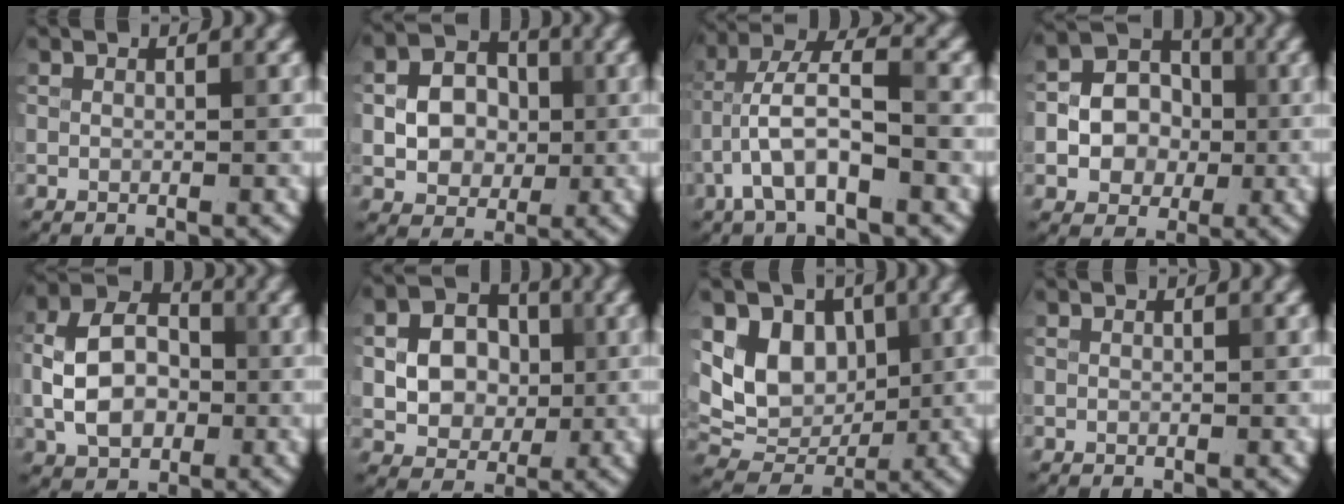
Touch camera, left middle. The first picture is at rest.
{"total": 4.7, "force": [-0.2, 3.8, 2.7], "torque": [-0.042, 0.005, -0.008]}
{"total": 6.6, "force": [-2.5, 2.3, 5.6], "torque": [-0.110, 0.021, -0.049]}
{"total": 6.5, "force": [-0.6, 5.6, 3.2], "torque": [-0.037, 0.010, -0.023]}
{"total": 6.7, "force": [-1.0, 4.9, 4.5], "torque": [-0.082, 0.012, -0.026]}
{"total": 5.2, "force": [0.0, 4.2, 3.0], "torque": [-0.051, 0.004, -0.003]}
{"total": 6.9, "force": [1.7, 5.4, 4.0], "torque": [-0.069, -0.012, 0.026]}
{"total": 0.0}